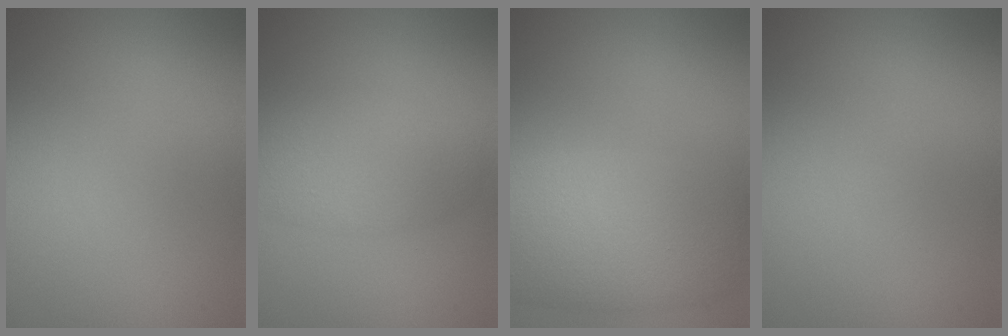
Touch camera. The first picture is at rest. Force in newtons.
{"total": 3.7, "press": 3.7, "slide": 0.2}
{"total": 7.5, "press": 7.5, "slide": 0.1}
{"total": 0.0}